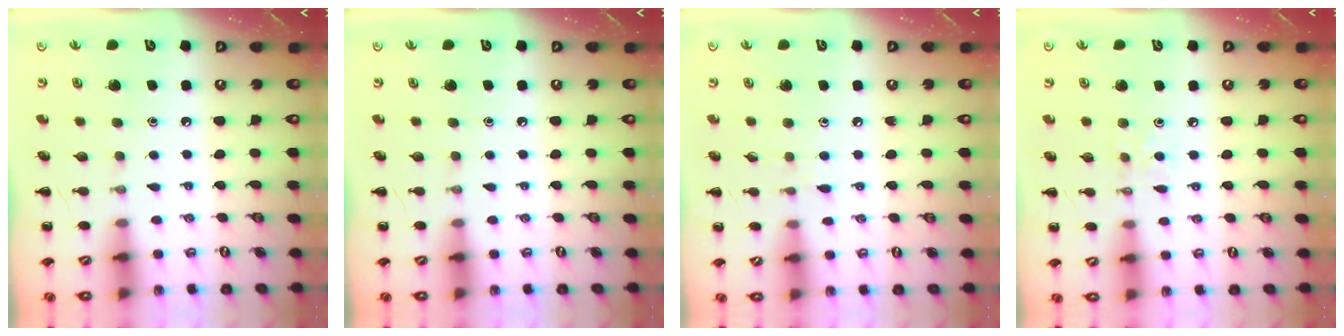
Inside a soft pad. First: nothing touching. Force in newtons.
{"total": 0.0}
{"total": 3.7, "press": 3.3, "slide": 1.7}
{"total": 4.3, "press": 4.0, "slide": 1.3}